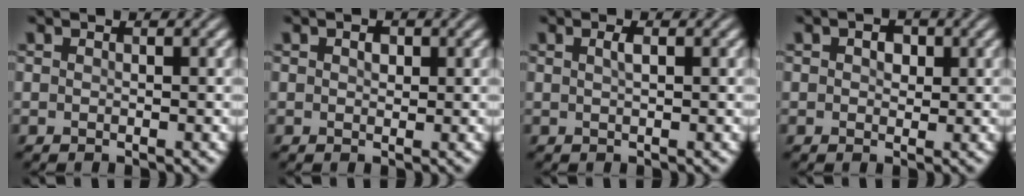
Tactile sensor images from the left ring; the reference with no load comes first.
{"total": 1.1, "force": [0.3, 0.8, 0.7], "torque": [-0.011, 0.001, 0.004]}
{"total": 1.0, "force": [0.3, 0.3, 0.9], "torque": [-0.017, 0.005, 0.005]}
{"total": 2.0, "force": [0.7, 1.3, 1.3], "torque": [-0.015, 0.002, 0.007]}